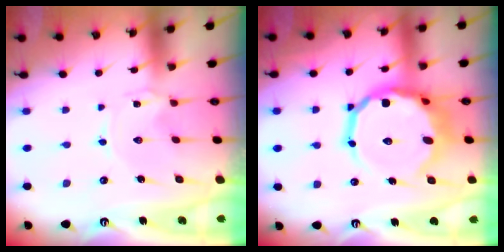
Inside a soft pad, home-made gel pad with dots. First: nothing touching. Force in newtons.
{"total": 16.8, "press": 16.3, "slide": 4.2}